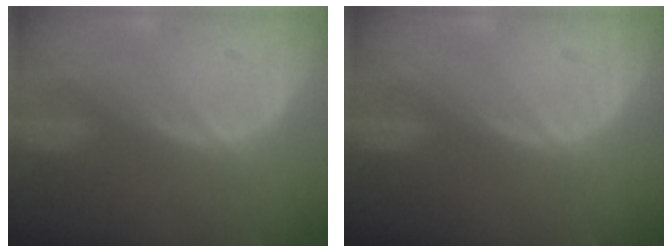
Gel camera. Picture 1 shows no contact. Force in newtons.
{"total": 0.0}